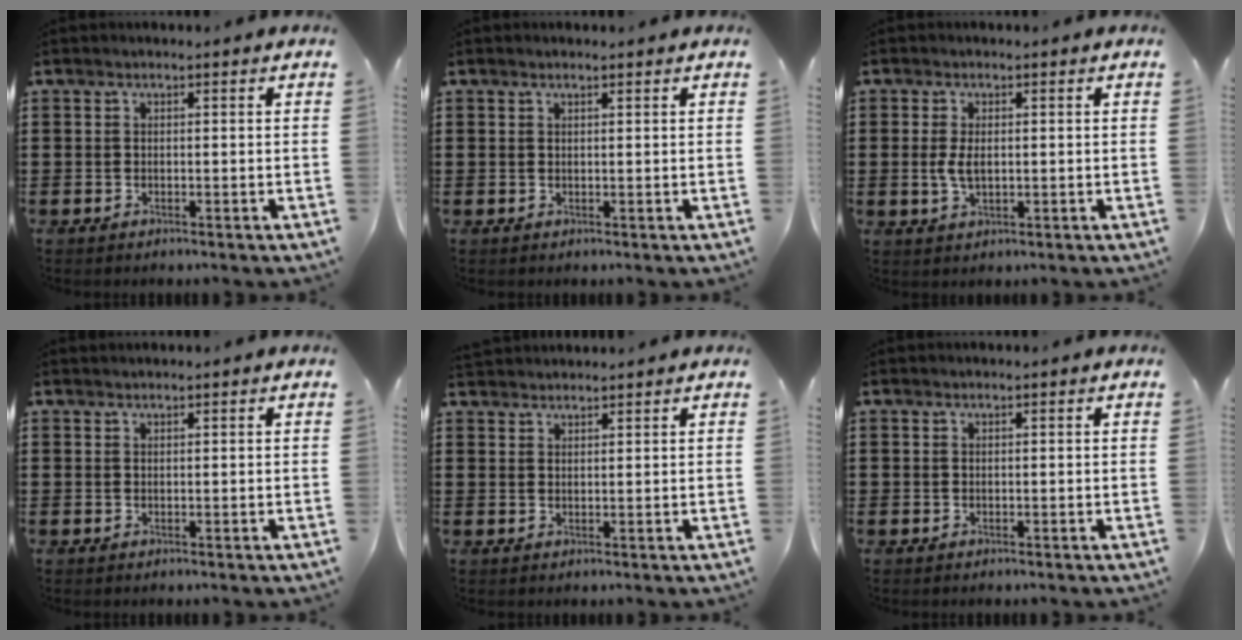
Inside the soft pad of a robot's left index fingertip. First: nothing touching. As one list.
[{"total": 0.7, "force": [0.5, 0.0, 0.4], "torque": [-0.009, -0.001, 0.011]}, {"total": 3.3, "force": [0.1, 1.6, 2.9], "torque": [-0.071, -0.001, -0.004]}, {"total": 0.6, "force": [0.6, -0.1, 0.2], "torque": [-0.004, -0.001, 0.012]}, {"total": 1.8, "force": [1.8, 0.1, 0.0], "torque": [-0.004, 0.002, 0.036]}, {"total": 0.0}]